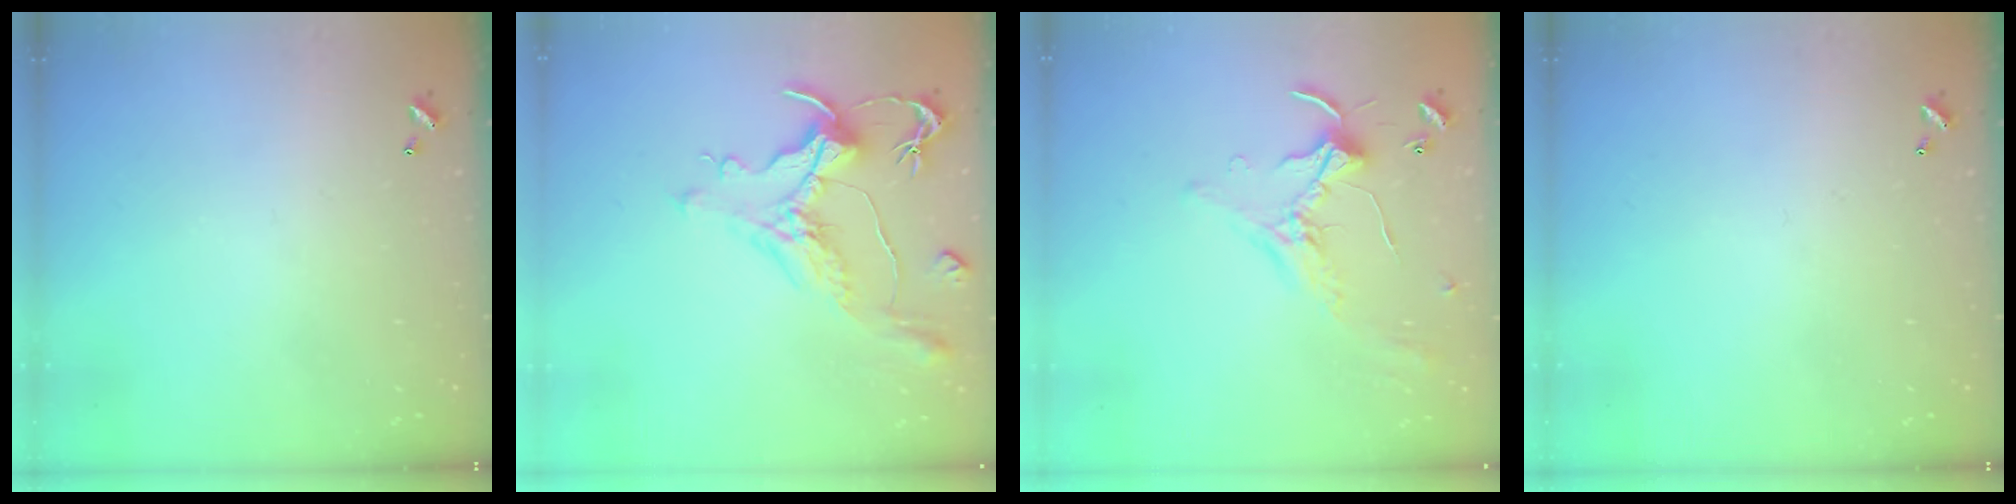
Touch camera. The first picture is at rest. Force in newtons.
{"total": 1.1, "press": 0.2, "slide": 1.1}
{"total": 0.8, "press": 0.7, "slide": 0.4}
{"total": 0.0}